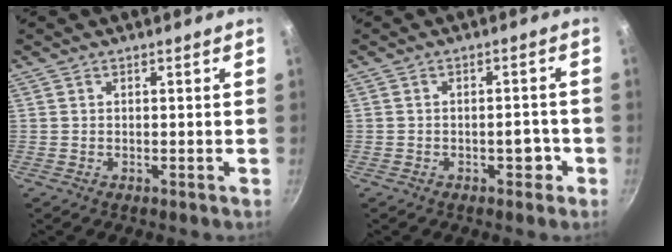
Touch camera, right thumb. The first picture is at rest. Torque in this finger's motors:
{"motor_torque": [2.32, 0.55, 1.28, -1.17, 0.49]}